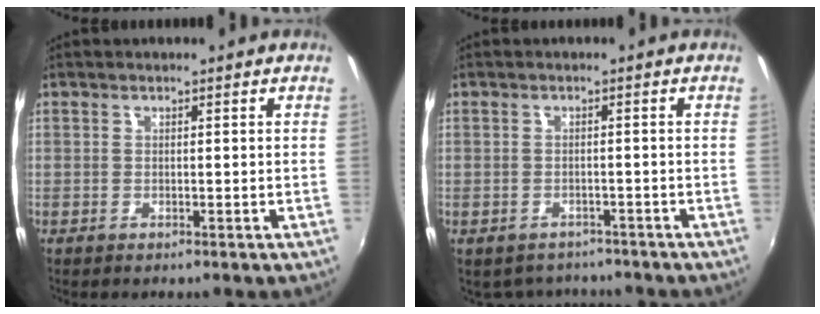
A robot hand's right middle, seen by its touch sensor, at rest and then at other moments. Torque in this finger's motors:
{"motor_torque": [0.41, -1.25, -0.03, -0.01]}